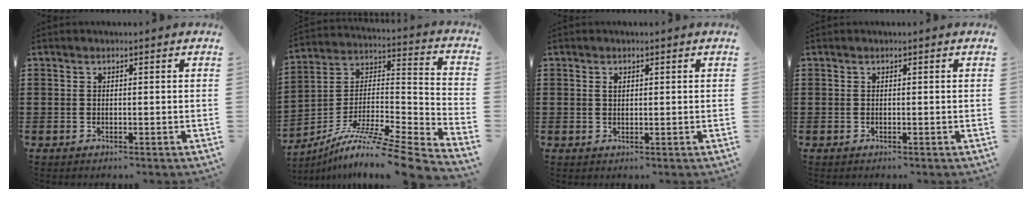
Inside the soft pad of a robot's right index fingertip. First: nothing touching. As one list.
[{"total": 9.7, "force": [-7.7, 0.2, 5.9], "torque": [-0.105, -0.008, -0.151]}, {"total": 0.9, "force": [0.3, 0.5, 0.7], "torque": [-0.016, 0.003, 0.005]}, {"total": 0.0}]